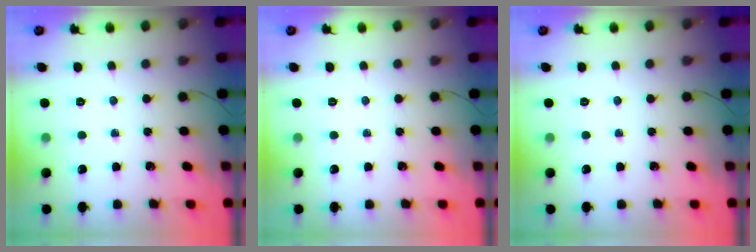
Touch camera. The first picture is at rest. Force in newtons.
{"total": 0.0}
{"total": 0.0}